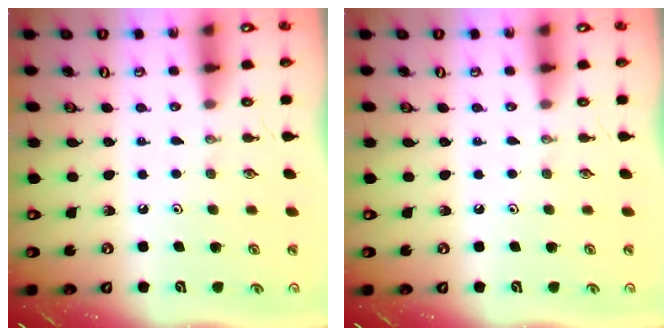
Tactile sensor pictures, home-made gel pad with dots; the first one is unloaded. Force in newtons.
{"total": 0.0}